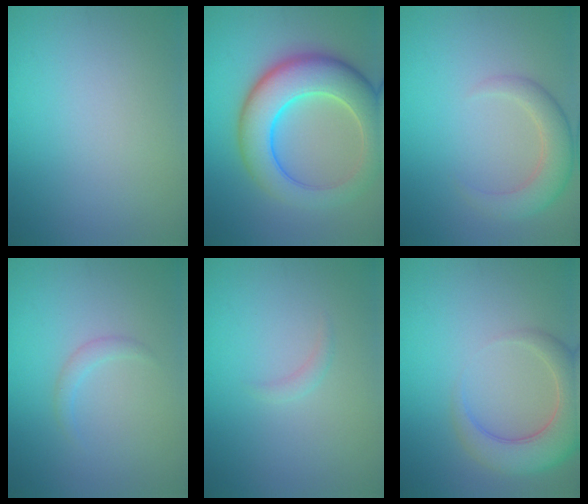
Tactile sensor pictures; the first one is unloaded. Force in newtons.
{"total": 9.4, "press": 9.4, "slide": 0.3}
{"total": 3.5, "press": 3.5, "slide": 0.4}
{"total": 1.1, "press": 1.1, "slide": 0.0}
{"total": 0.8, "press": 0.8, "slide": 0.1}
{"total": 5.7, "press": 5.6, "slide": 0.6}